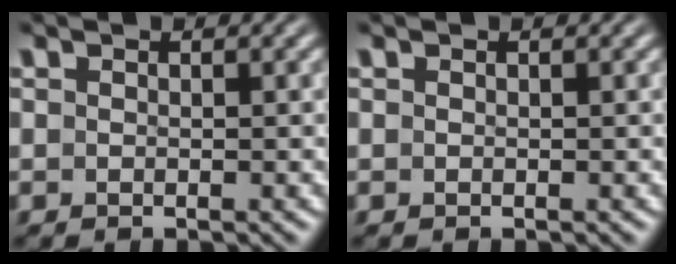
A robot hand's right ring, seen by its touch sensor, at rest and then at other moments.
{"total": 0.0}